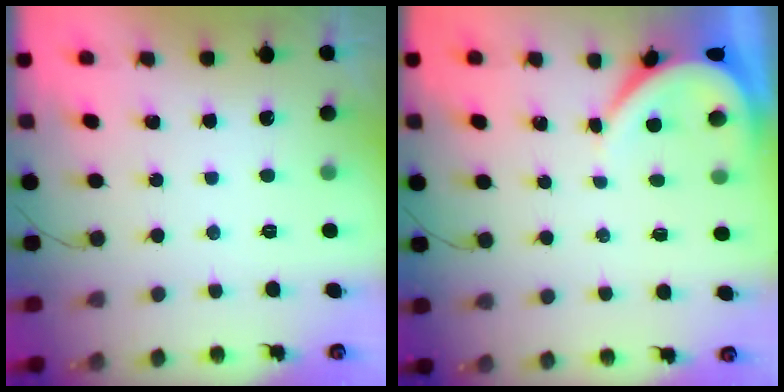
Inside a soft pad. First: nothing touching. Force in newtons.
{"total": 3.7, "press": 3.7, "slide": 0.5}